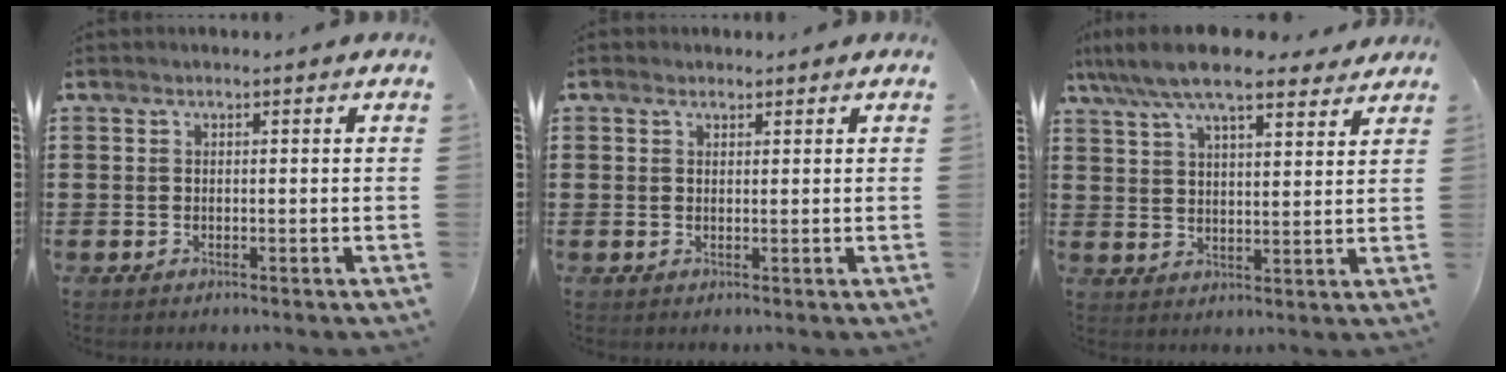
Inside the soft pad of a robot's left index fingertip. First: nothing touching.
{"total": 1.0, "force": [0.8, 0.6, 0.2], "torque": [-0.006, 0.004, 0.016]}
{"total": 8.9, "force": [7.6, 1.9, 4.3], "torque": [-0.108, -0.019, 0.137]}